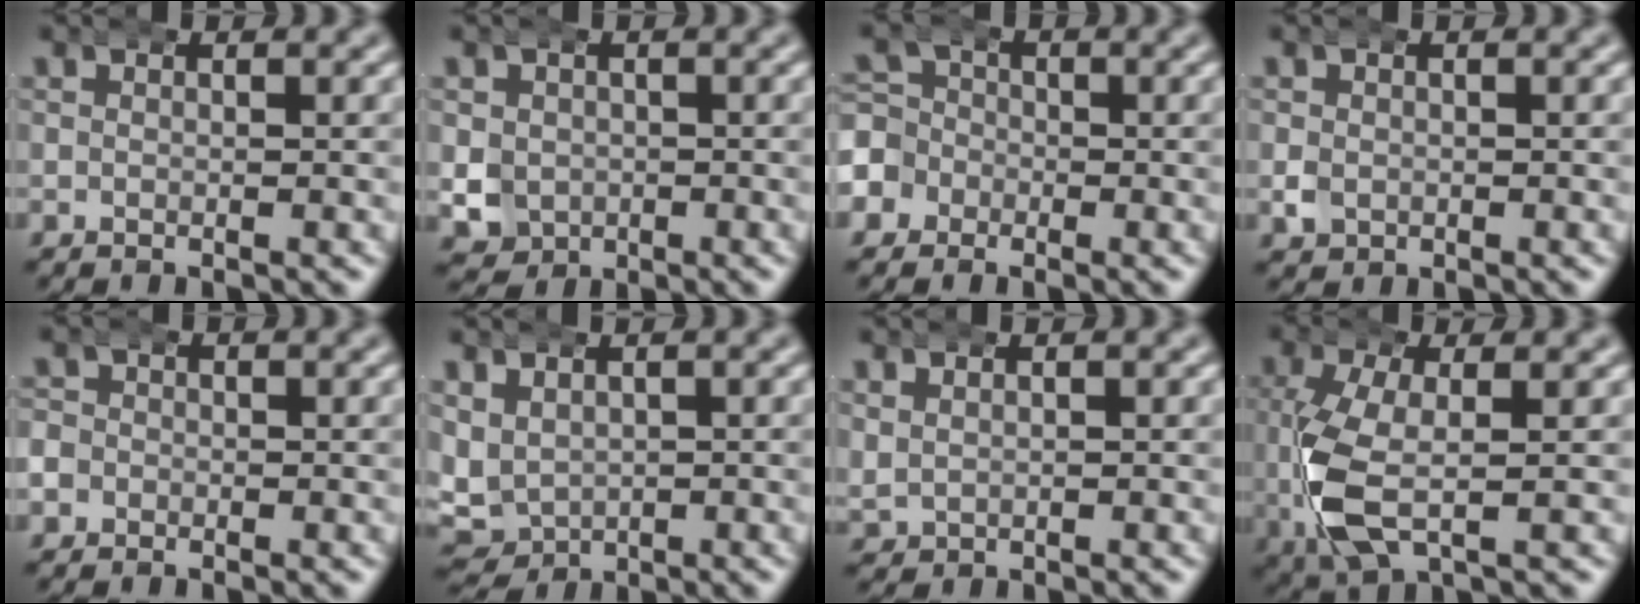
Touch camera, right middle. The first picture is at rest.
{"total": 4.6, "force": [-0.8, 4.2, 1.7], "torque": [-0.041, -0.028, -0.004]}
{"total": 5.8, "force": [-1.9, 5.4, 1.0], "torque": [-0.027, -0.010, -0.044]}
{"total": 1.3, "force": [-0.1, 1.1, 0.5], "torque": [-0.014, -0.003, 0.001]}
{"total": 2.7, "force": [-0.5, 2.6, 0.6], "torque": [-0.027, -0.003, -0.017]}
{"total": 7.3, "force": [-0.7, 6.7, 2.9], "torque": [-0.083, -0.032, -0.001]}
{"total": 1.7, "force": [0.8, 1.4, 0.7], "torque": [-0.014, 0.000, 0.018]}
{"total": 6.6, "force": [-1.1, 3.7, 5.3], "torque": [-0.131, -0.011, -0.007]}